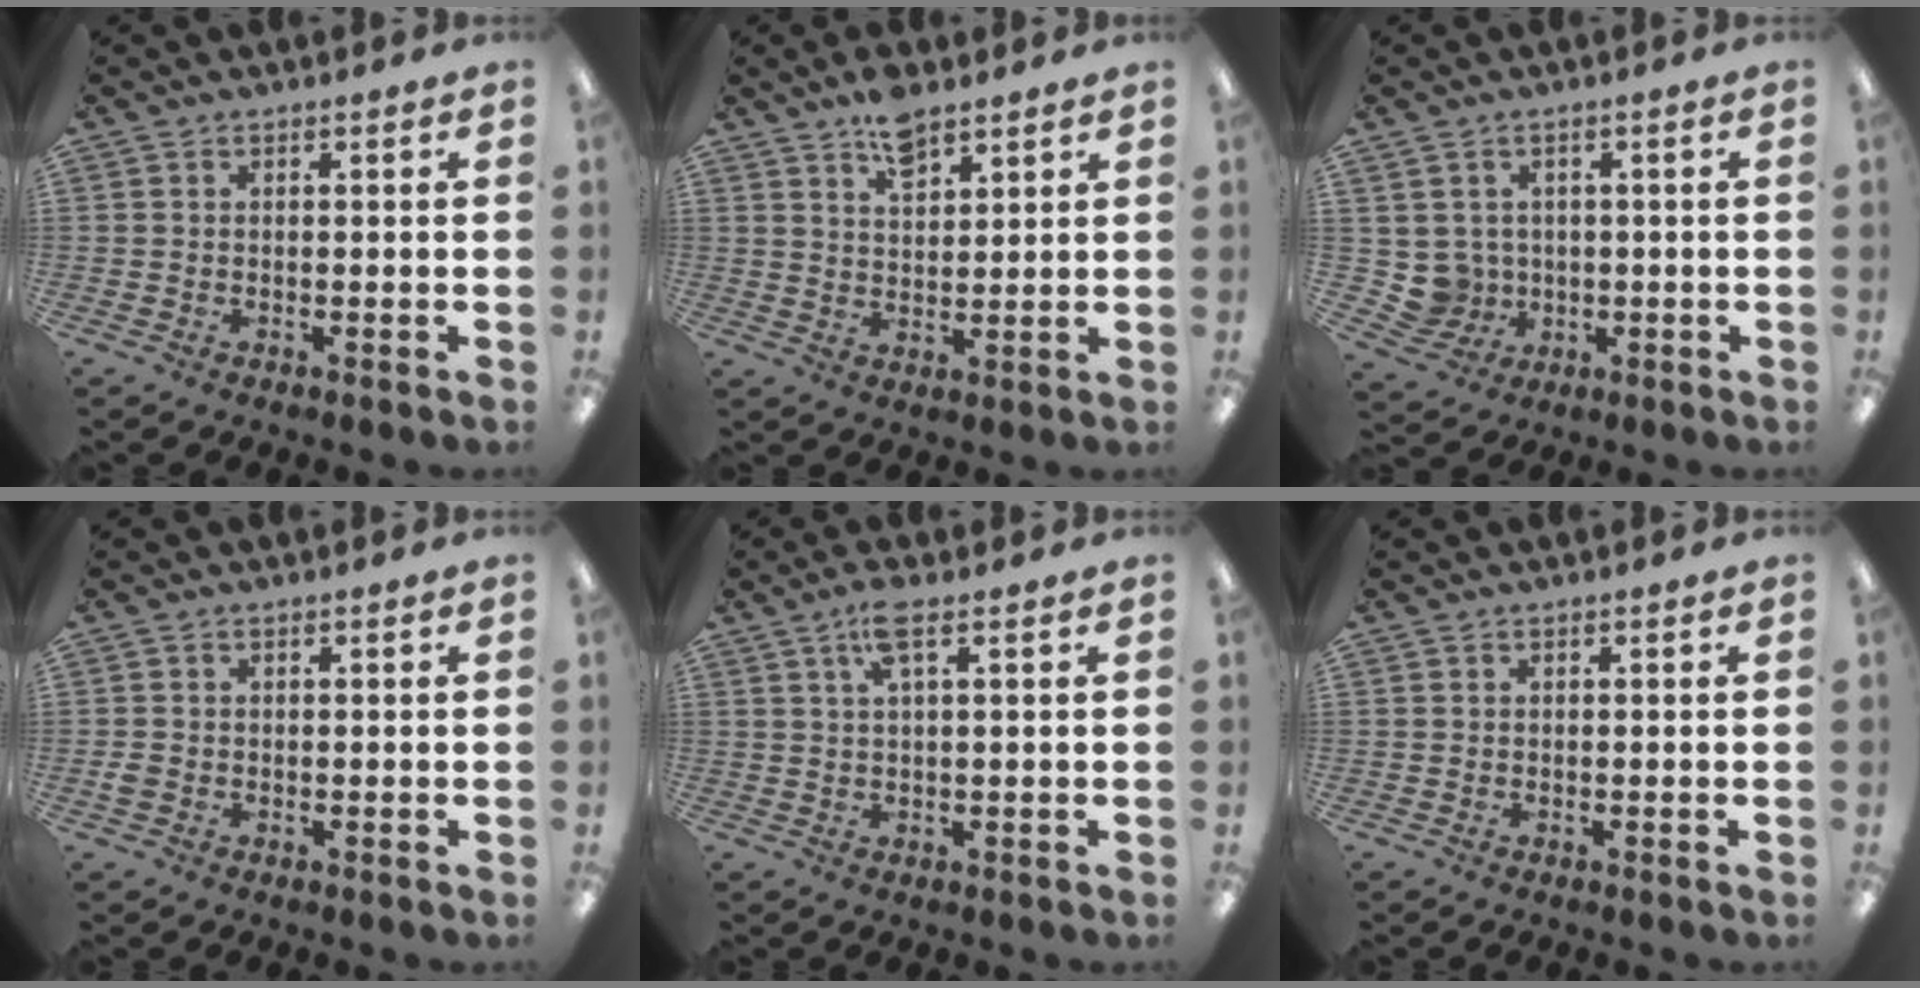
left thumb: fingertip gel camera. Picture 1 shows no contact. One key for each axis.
{"total": 6.7, "fx": 5.0, "fy": 3.0, "fz": 3.4, "tx": -0.054, "ty": -0.025, "tz": 0.088}
{"total": 5.1, "fx": 1.0, "fy": 5.0, "fz": 0.6, "tx": -0.028, "ty": -0.003, "tz": 0.025}
{"total": 1.6, "fx": -0.3, "fy": 1.3, "fz": 0.9, "tx": -0.015, "ty": 0.003, "tz": -0.006}
{"total": 5.5, "fx": 2.7, "fy": 1.4, "fz": 4.6, "tx": -0.089, "ty": 0.005, "tz": 0.043}
{"total": 0.0}